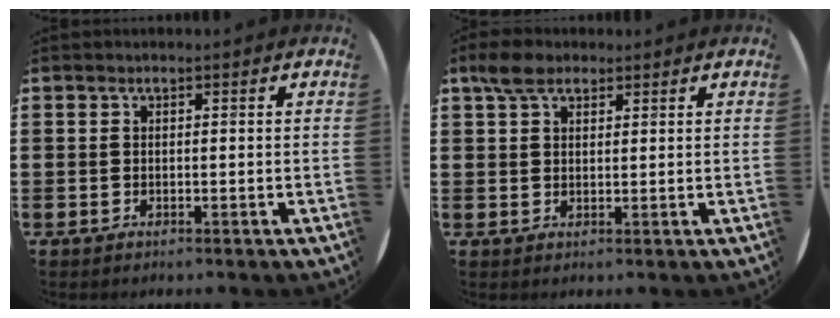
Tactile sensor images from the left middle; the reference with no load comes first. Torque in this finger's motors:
{"motor_torque": [0.89, -0.79, 0.06, 0.03]}